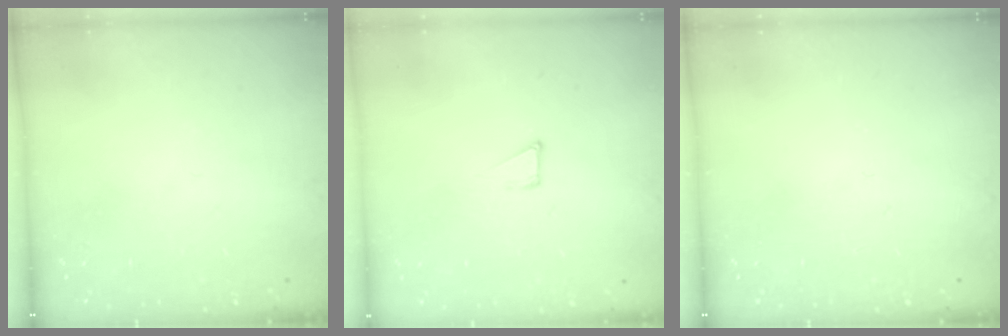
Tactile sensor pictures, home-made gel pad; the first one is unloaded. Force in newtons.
{"total": 2.1, "press": 2.1, "slide": 0.1}
{"total": 0.0}